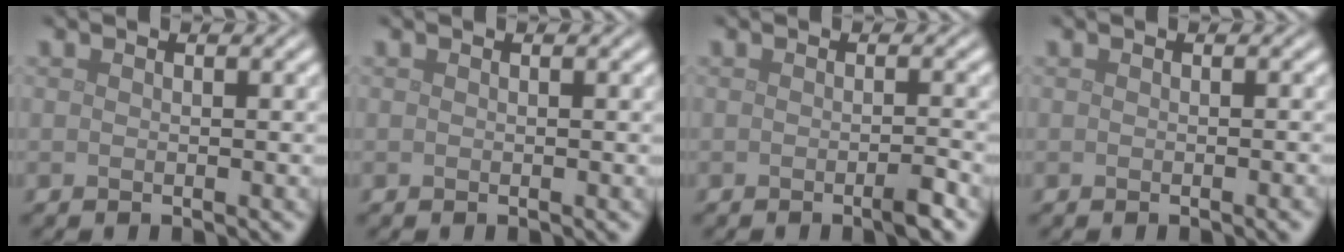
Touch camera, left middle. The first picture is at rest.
{"total": 0.0}
{"total": 1.7, "force": [-0.8, 0.2, 1.5], "torque": [-0.019, -0.001, -0.015]}
{"total": 1.1, "force": [-0.4, 0.2, 1.0], "torque": [-0.008, 0.001, -0.006]}